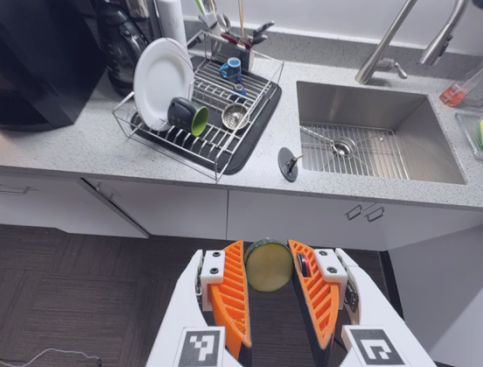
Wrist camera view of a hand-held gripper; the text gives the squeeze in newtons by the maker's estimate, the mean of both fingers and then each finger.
{"total": 8.2, "left": 8.4, "right": 8.0}